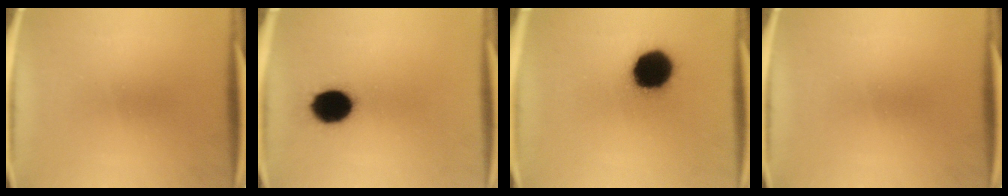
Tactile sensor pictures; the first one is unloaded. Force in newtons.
{"total": 12.2}
{"total": 17.0}
{"total": 0.0}